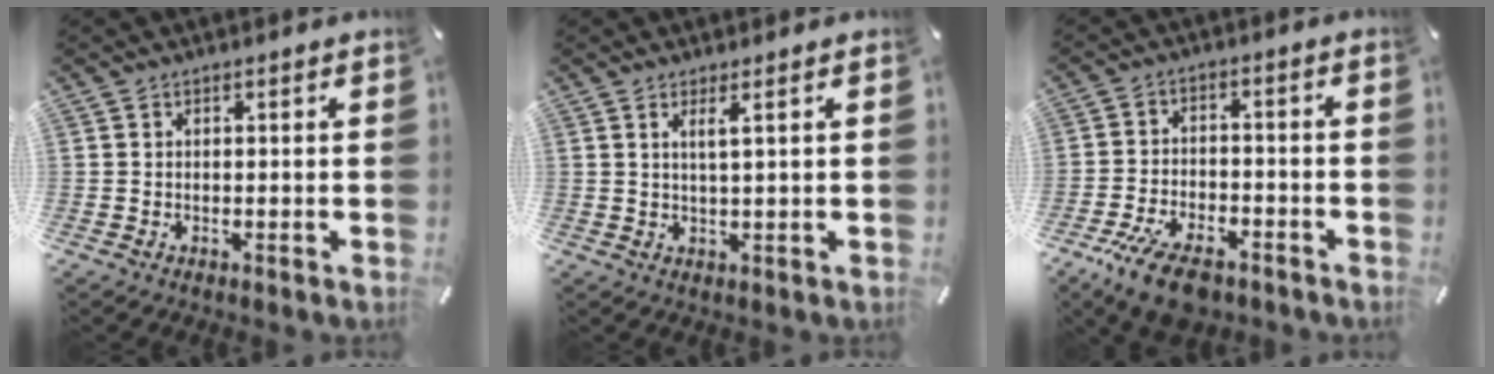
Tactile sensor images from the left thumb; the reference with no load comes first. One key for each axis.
{"total": 2.9, "fx": 1.3, "fy": -0.3, "fz": 2.6, "tx": -0.053, "ty": -0.005, "tz": 0.021}
{"total": 9.9, "fx": -6.6, "fy": 4.5, "fz": 5.8, "tx": -0.110, "ty": 0.033, "tz": -0.119}